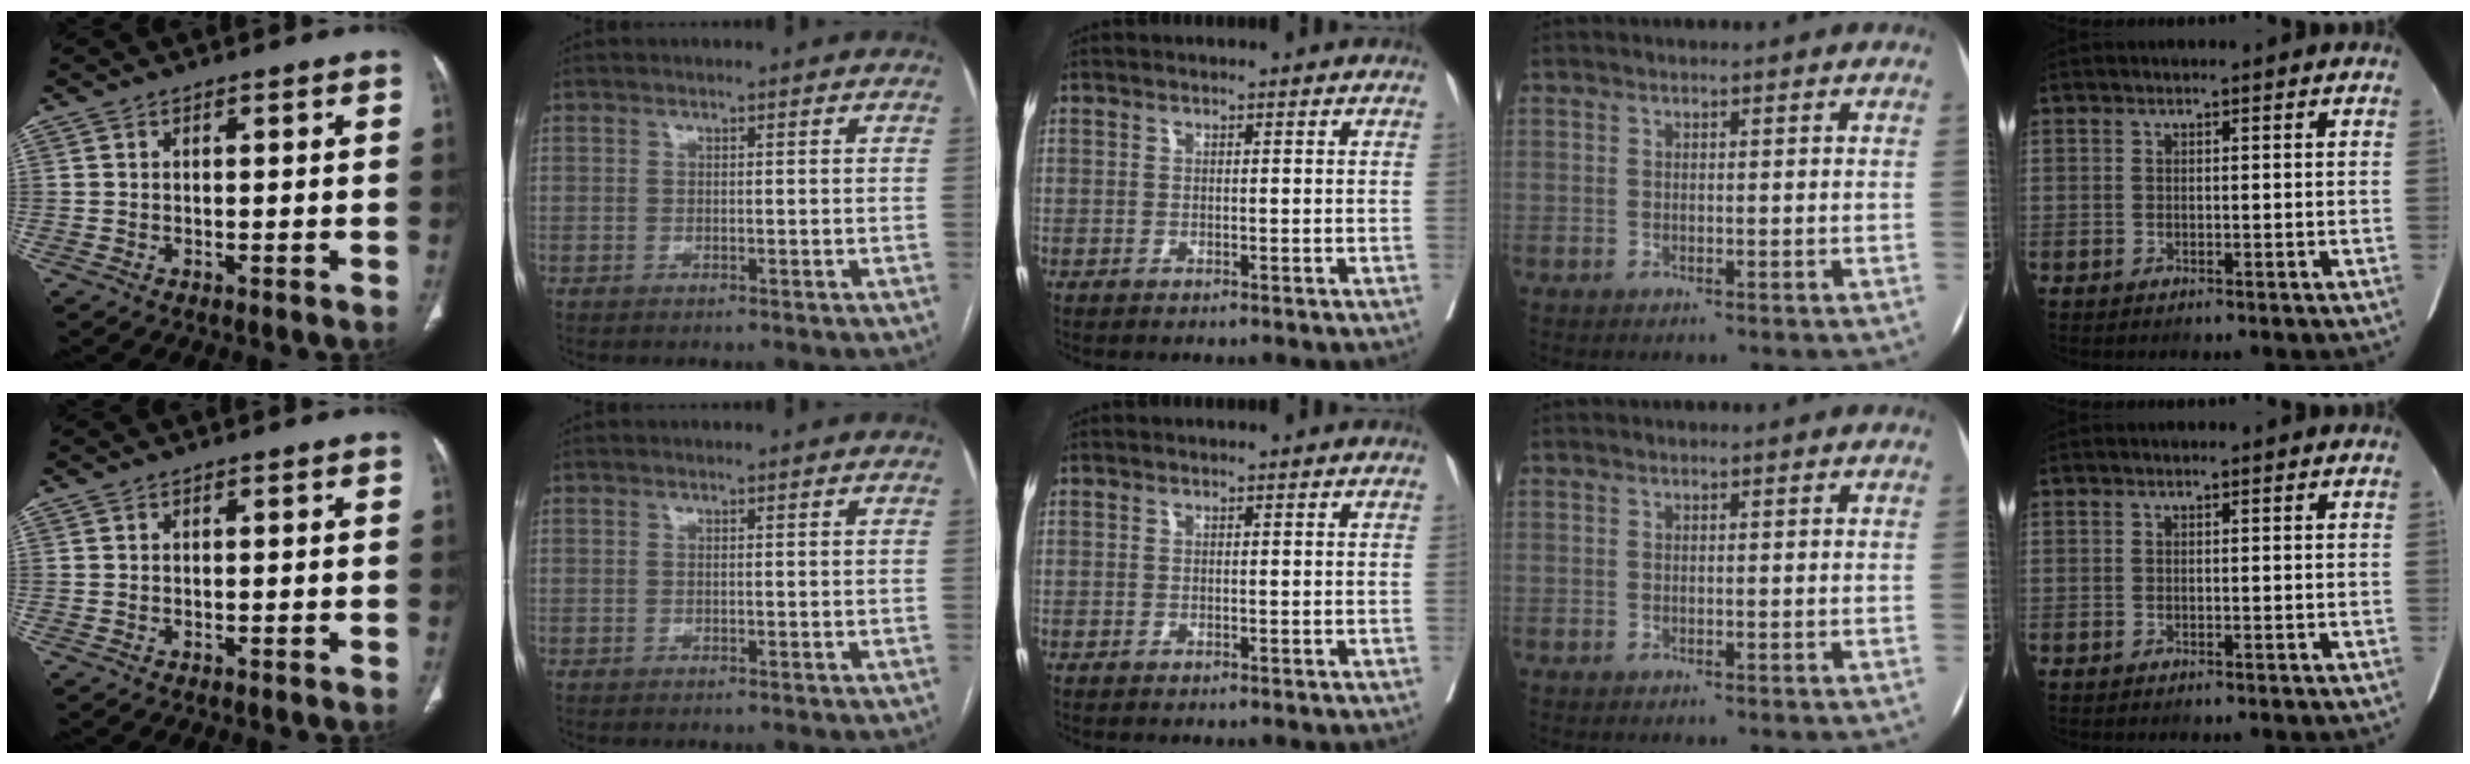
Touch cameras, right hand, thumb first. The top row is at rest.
{}